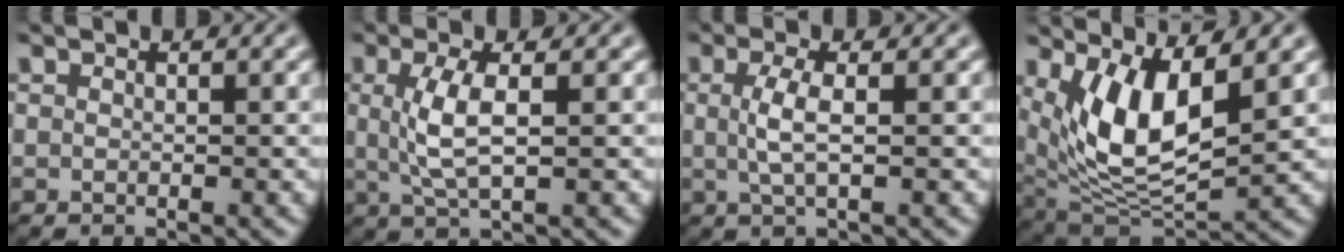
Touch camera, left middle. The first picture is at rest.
{"total": 3.6, "force": [0.4, 0.9, 3.4], "torque": [-0.076, -0.002, 0.010]}
{"total": 2.5, "force": [0.2, 0.6, 2.5], "torque": [-0.055, 0.003, 0.002]}
{"total": 8.0, "force": [2.4, 3.2, 7.0], "torque": [-0.145, -0.018, 0.048]}